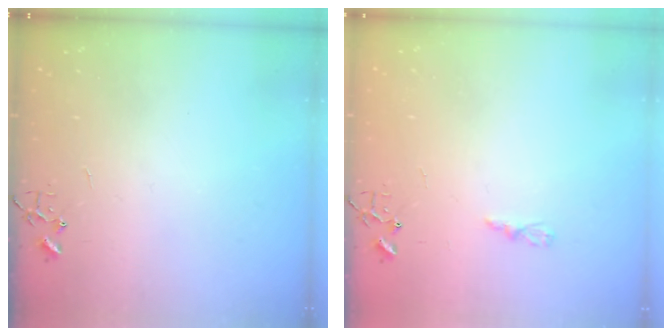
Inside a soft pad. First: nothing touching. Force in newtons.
{"total": 3.2, "press": 3.1, "slide": 0.4}